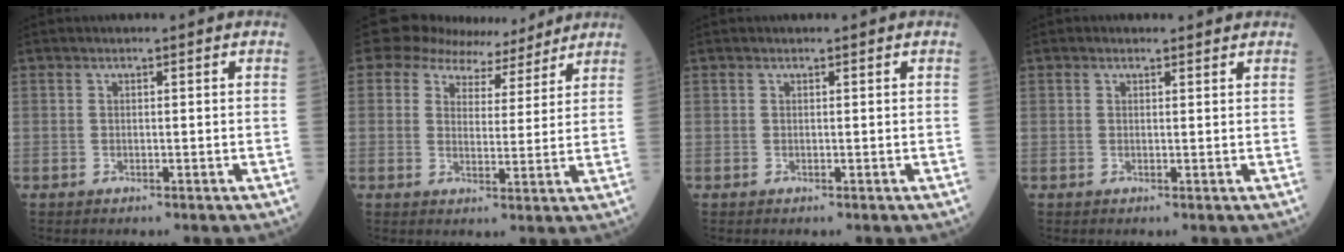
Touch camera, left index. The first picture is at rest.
{"total": 8.6, "force": [7.6, 4.0, 0.6], "torque": [-0.002, 0.011, 0.095]}
{"total": 0.0}
{"total": 1.1, "force": [1.0, 0.5, 0.2], "torque": [-0.011, 0.005, 0.010]}